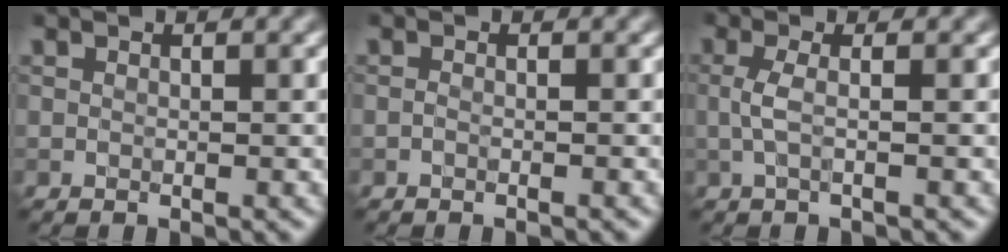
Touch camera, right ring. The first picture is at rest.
{"total": 0.7, "force": [-0.6, 0.2, 0.4], "torque": [-0.006, 0.004, -0.013]}
{"total": 1.8, "force": [0.0, 0.5, 1.8], "torque": [-0.037, 0.005, -0.003]}